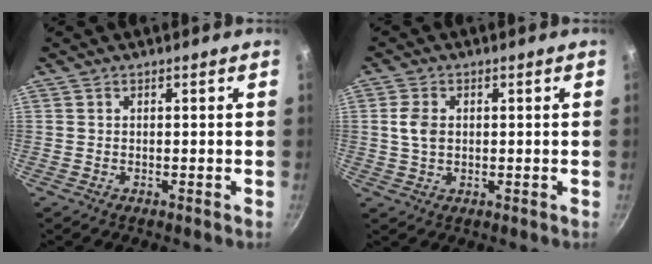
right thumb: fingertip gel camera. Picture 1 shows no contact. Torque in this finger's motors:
{"motor_torque": [-0.42, 0.43, 0.50, -0.31, 0.03]}